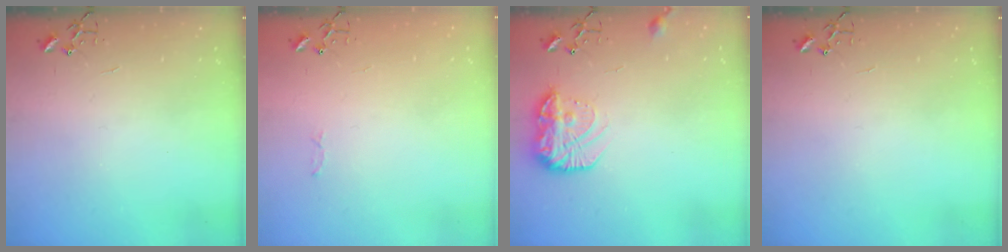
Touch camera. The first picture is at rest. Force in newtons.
{"total": 2.8, "press": 2.8, "slide": 0.4}
{"total": 13.9, "press": 13.8, "slide": 0.8}
{"total": 0.0}